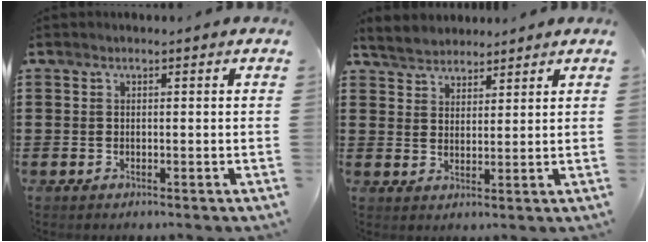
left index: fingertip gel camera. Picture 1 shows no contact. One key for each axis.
{"total": 3.5, "fx": 3.3, "fy": 1.4, "fz": -0.1, "tx": -0.014, "ty": -0.002, "tz": 0.062}